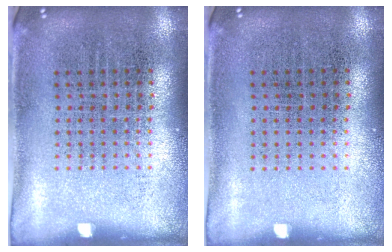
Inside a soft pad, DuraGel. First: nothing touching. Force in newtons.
{"total": 0.0}